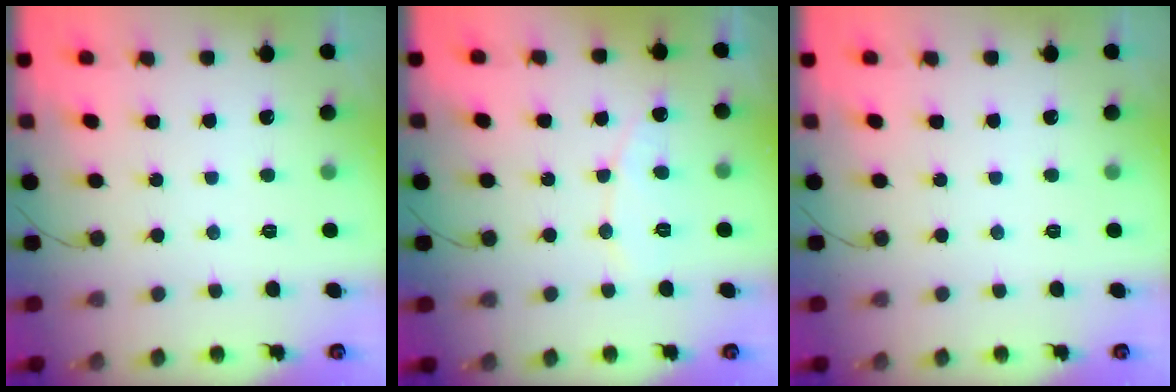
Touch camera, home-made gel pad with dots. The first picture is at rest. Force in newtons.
{"total": 6.1, "press": 6.1, "slide": 0.4}
{"total": 0.0}